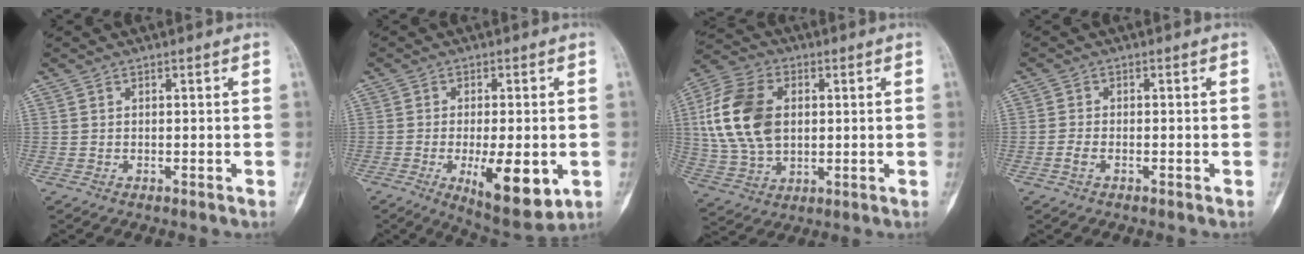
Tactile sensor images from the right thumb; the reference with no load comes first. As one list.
[{"total": 11.9, "force": [-3.2, 4.2, 10.7], "torque": [-0.153, -0.019, -0.039]}, {"total": 16.5, "force": [2.5, 11.0, 12.1], "torque": [-0.237, 0.007, 0.047]}, {"total": 1.9, "force": [-0.9, 1.0, 1.3], "torque": [-0.030, 0.005, -0.020]}]